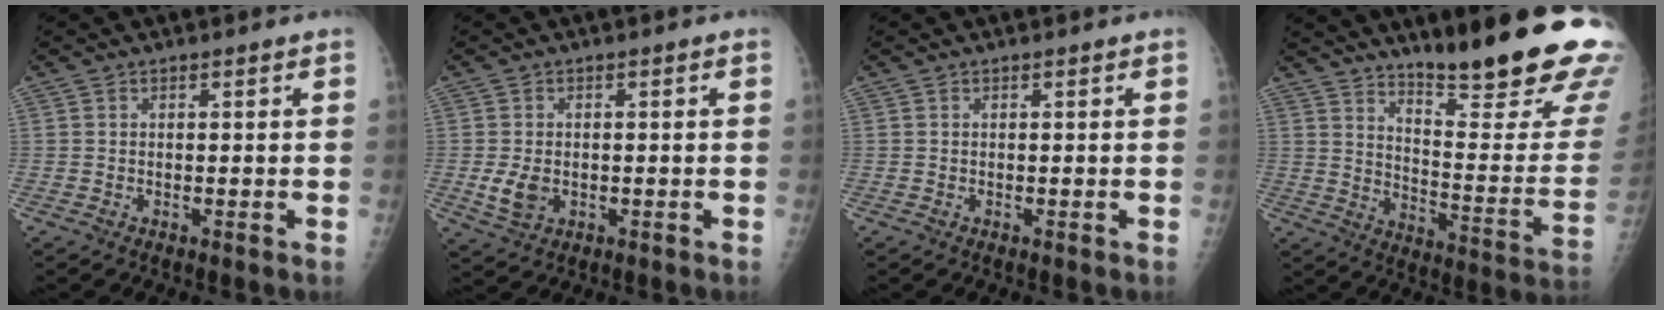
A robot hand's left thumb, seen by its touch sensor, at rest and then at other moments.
{"total": 4.4, "force": [-0.8, 3.1, 3.0], "torque": [-0.054, -0.004, -0.008]}
{"total": 0.0}
{"total": 27.5, "force": [19.4, 4.9, 18.8], "torque": [-0.221, -0.129, 0.271]}